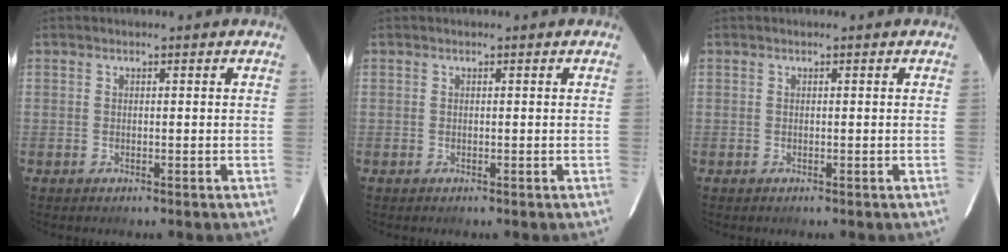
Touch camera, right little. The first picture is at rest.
{"total": 0.0}
{"total": 0.0}